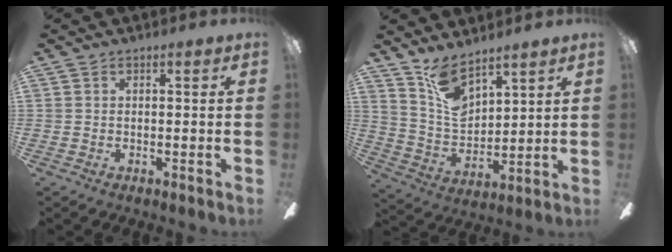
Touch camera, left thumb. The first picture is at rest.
{"total": 10.8, "force": [8.1, 4.8, 5.1], "torque": [-0.102, -0.046, 0.155]}